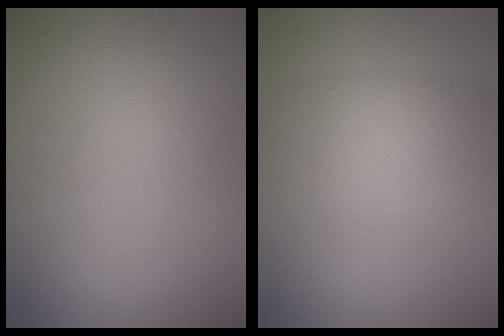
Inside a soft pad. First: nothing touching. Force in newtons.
{"total": 4.3, "press": 4.3, "slide": 0.2}